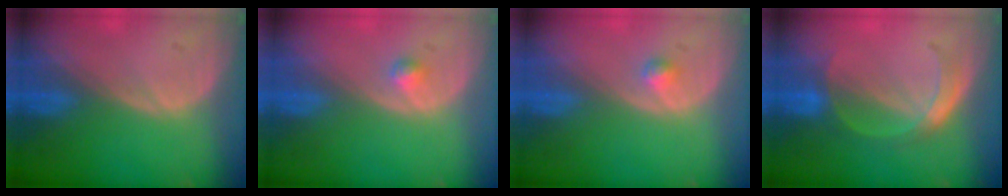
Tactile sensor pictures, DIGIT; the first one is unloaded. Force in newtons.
{"total": 1.1, "press": 1.1, "slide": 0.1}
{"total": 1.1, "press": 1.1, "slide": 0.1}
{"total": 4.5, "press": 4.4, "slide": 0.9}